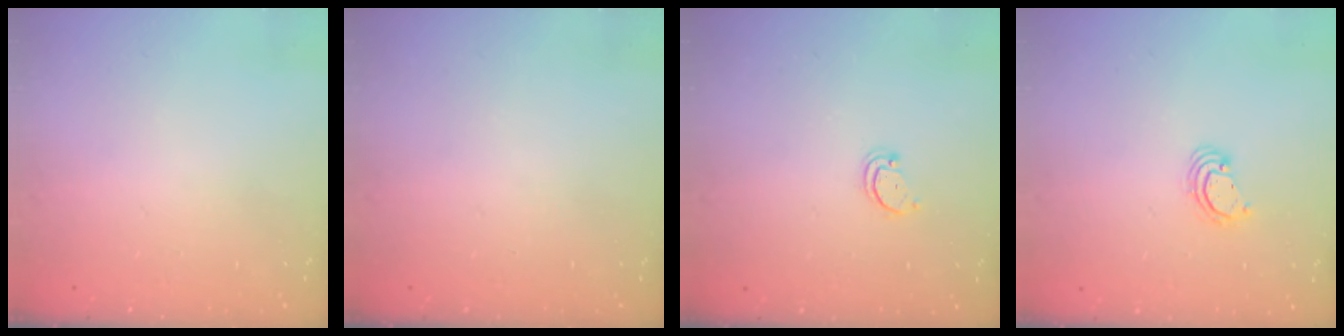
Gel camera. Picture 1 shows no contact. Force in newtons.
{"total": 0.0}
{"total": 1.9, "press": 1.9, "slide": 0.2}
{"total": 2.2, "press": 2.2, "slide": 0.2}